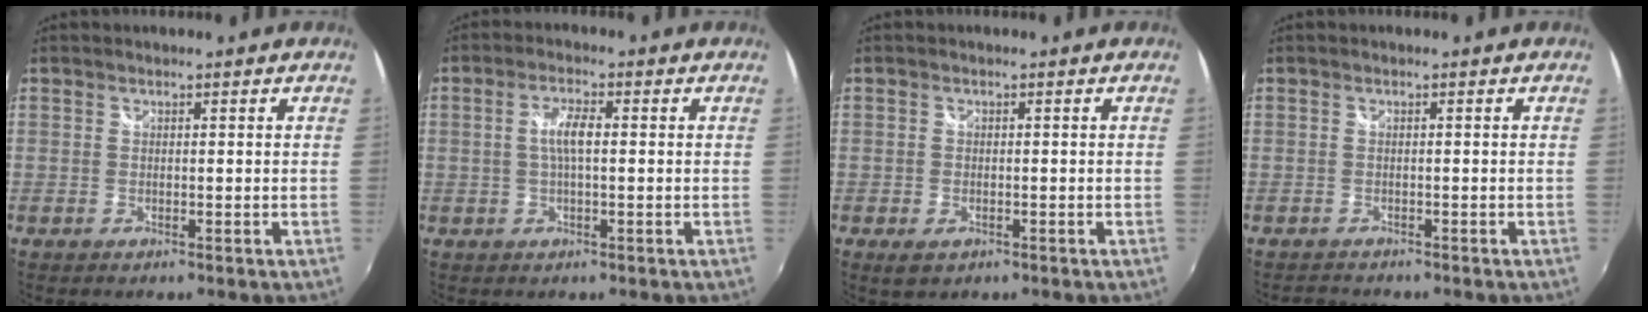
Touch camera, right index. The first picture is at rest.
{"total": 4.0, "force": [0.1, 1.0, 3.9], "torque": [-0.074, 0.004, 0.004]}
{"total": 2.7, "force": [-1.4, 1.7, 1.5], "torque": [-0.029, -0.008, -0.021]}
{"total": 2.0, "force": [-2.0, 0.4, 0.2], "torque": [-0.009, -0.010, -0.035]}